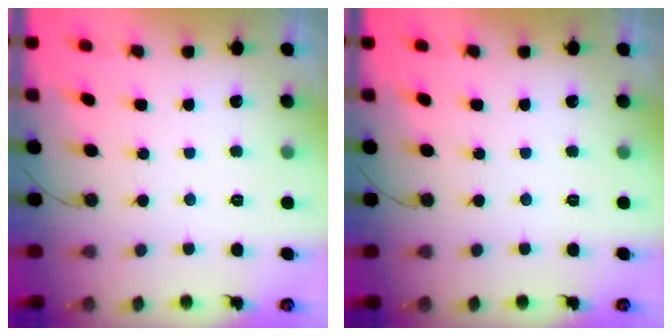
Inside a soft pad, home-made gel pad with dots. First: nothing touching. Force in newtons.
{"total": 0.0}